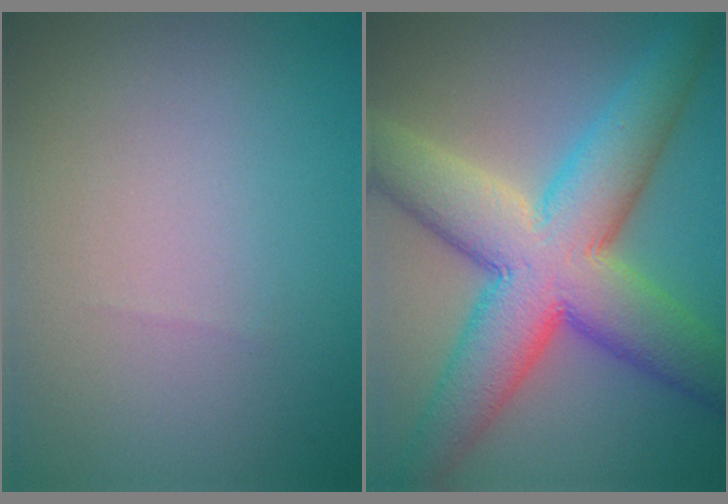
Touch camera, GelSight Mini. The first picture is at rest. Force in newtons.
{"total": 11.7, "press": 11.7, "slide": 0.6}